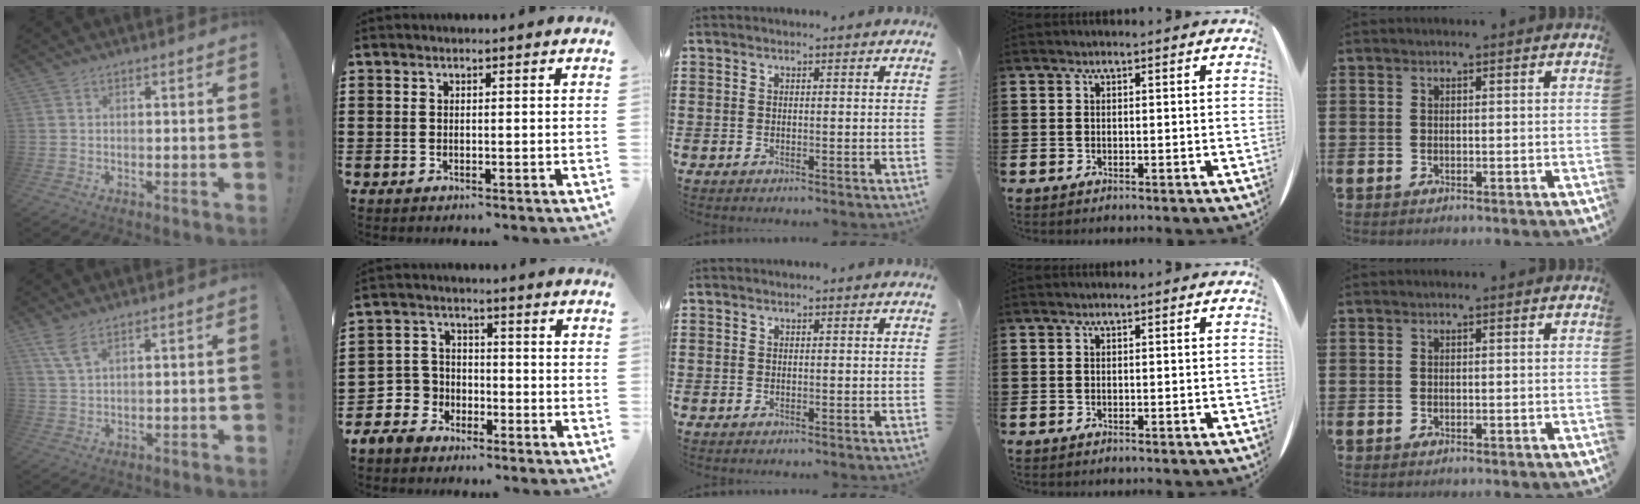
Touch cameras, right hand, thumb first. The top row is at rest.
{"thumb": {"total": 4.8, "force": [2.9, 1.1, 3.6], "torque": [-0.075, -0.007, 0.053]}, "index": {"total": 4.9, "force": [-3.0, 3.8, 0.6], "torque": [-0.054, -0.002, -0.071]}}